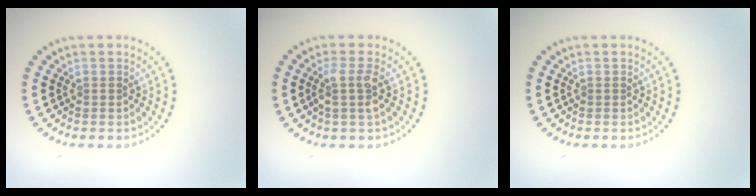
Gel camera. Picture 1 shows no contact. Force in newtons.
{"total": 2.1, "press": 1.6, "slide": 1.4}
{"total": 0.0}